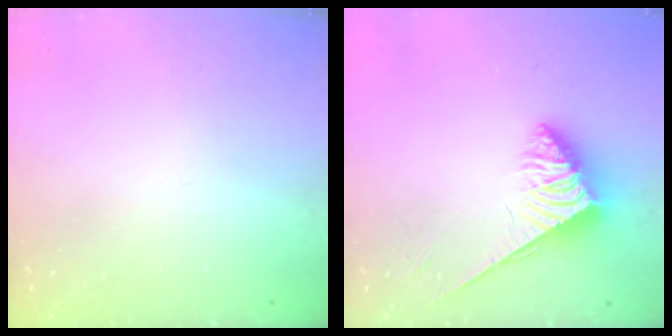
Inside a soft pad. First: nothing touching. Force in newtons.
{"total": 3.8, "press": 3.8, "slide": 0.6}